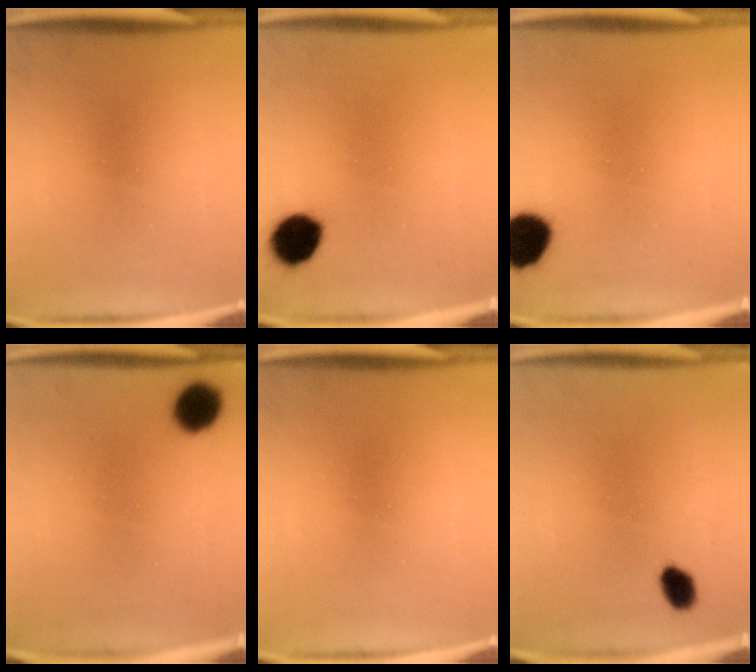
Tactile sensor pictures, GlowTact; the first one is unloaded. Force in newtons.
{"total": 8.0}
{"total": 9.8}
{"total": 9.3}
{"total": 0.0}
{"total": 3.2}